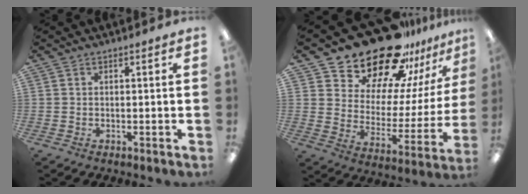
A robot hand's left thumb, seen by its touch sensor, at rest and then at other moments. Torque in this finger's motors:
{"motor_torque": [0.38, 0.40, 1.46, -1.31, 0.18]}